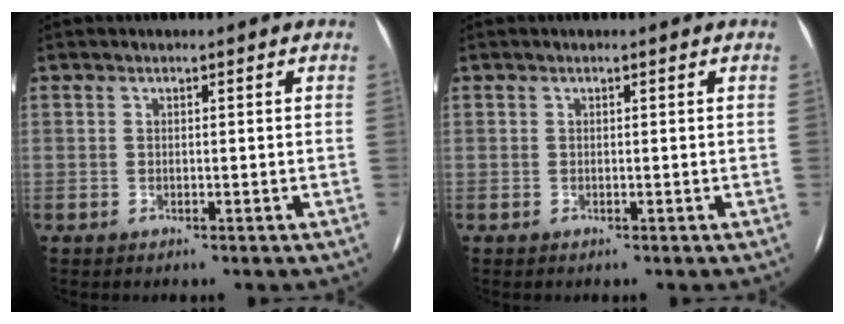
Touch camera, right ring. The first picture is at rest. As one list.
[{"total": 0.0}]